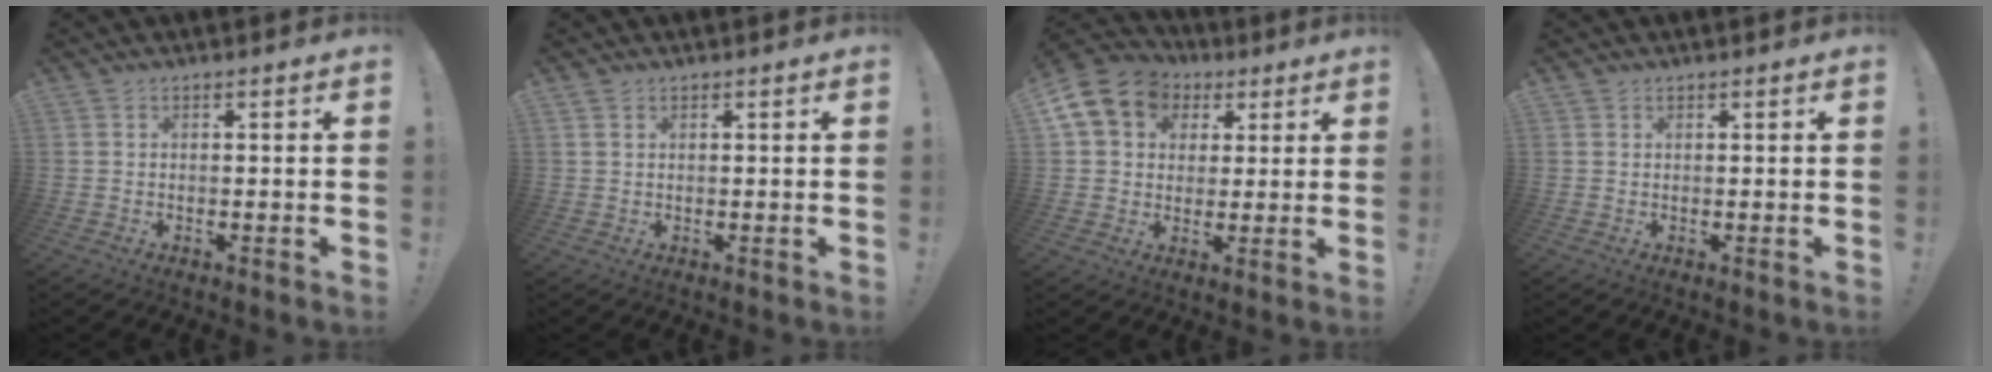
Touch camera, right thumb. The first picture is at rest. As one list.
[{"total": 1.2, "force": [0.7, 0.7, 0.5], "torque": [-0.008, 0.000, 0.014]}, {"total": 13.2, "force": [4.9, 10.8, 5.9], "torque": [-0.084, -0.017, 0.098]}, {"total": 0.7, "force": [0.5, 0.5, 0.0], "torque": [0.004, -0.002, 0.010]}]